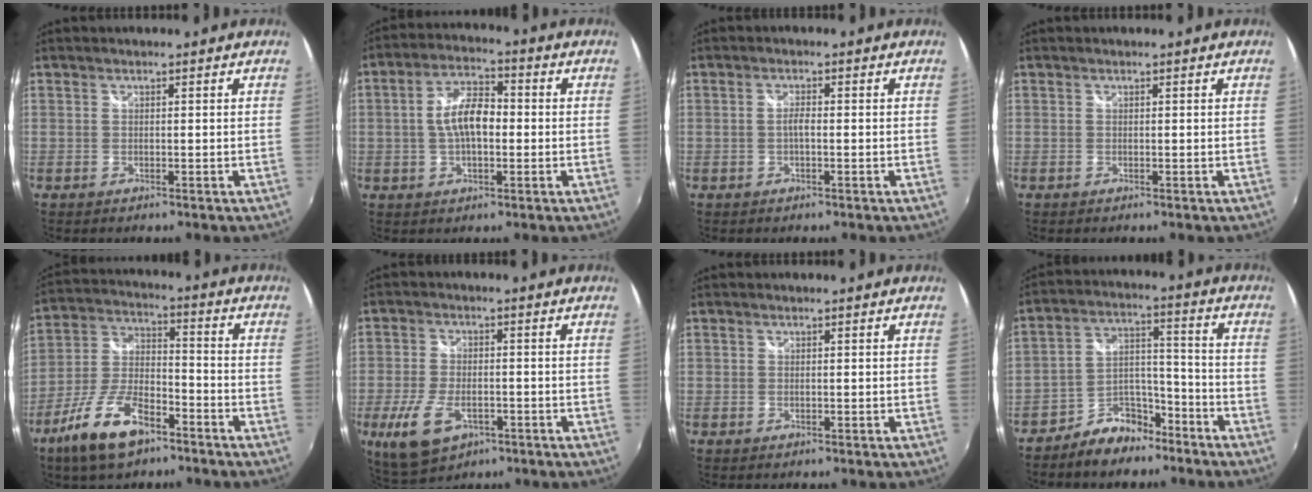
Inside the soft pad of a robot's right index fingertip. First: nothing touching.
{"total": 8.4, "force": [-0.5, 4.2, 7.3], "torque": [-0.139, 0.016, -0.007]}
{"total": 1.6, "force": [-0.3, 0.4, 1.5], "torque": [-0.029, 0.003, -0.008]}
{"total": 0.0}
{"total": 14.0, "force": [-8.7, 5.7, 9.4], "torque": [-0.201, -0.006, -0.161]}
{"total": 10.6, "force": [-4.5, 5.7, 7.7], "torque": [-0.177, -0.020, -0.074]}
{"total": 0.0}
{"total": 9.4, "force": [-7.3, 4.9, 3.4], "torque": [-0.062, 0.041, -0.121]}